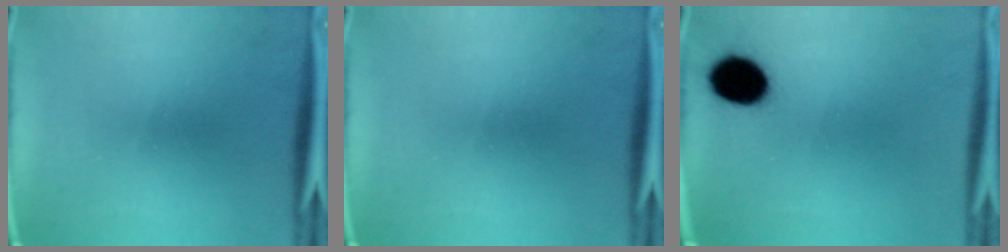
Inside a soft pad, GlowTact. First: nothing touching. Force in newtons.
{"total": 0.0}
{"total": 10.0}